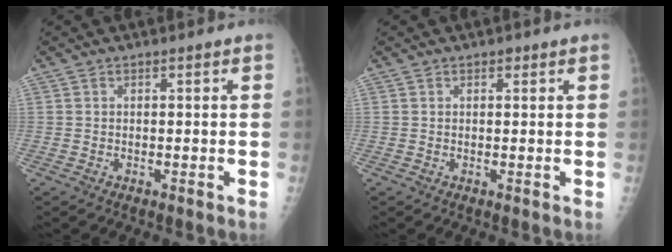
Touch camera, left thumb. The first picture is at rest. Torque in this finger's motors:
{"motor_torque": [0.13, -0.03, 0.16, 0.08, 0.01]}